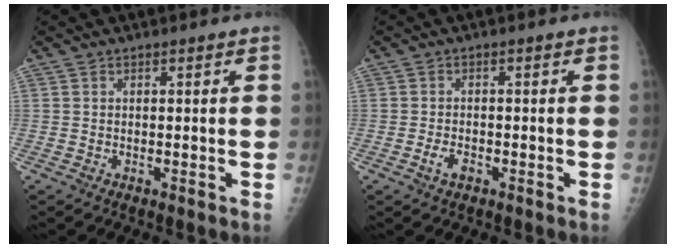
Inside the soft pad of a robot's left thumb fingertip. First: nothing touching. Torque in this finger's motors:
{"motor_torque": [-0.14, 0.29, 0.27, 0.14, 0.02]}